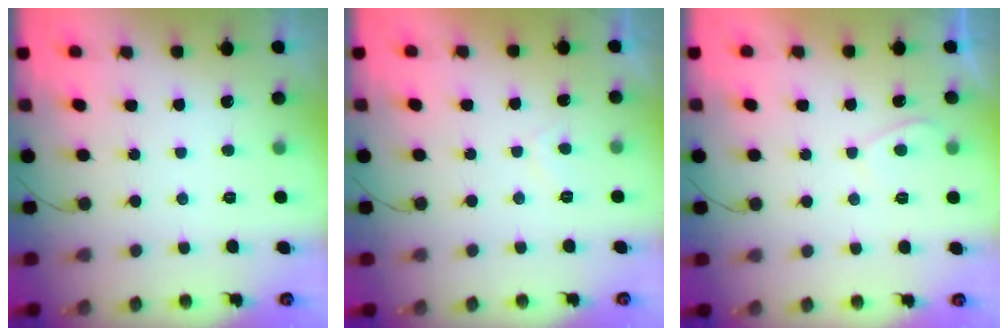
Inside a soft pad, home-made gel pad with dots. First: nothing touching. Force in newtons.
{"total": 1.7, "press": 1.6, "slide": 0.7}
{"total": 0.7, "press": 0.5, "slide": 0.4}